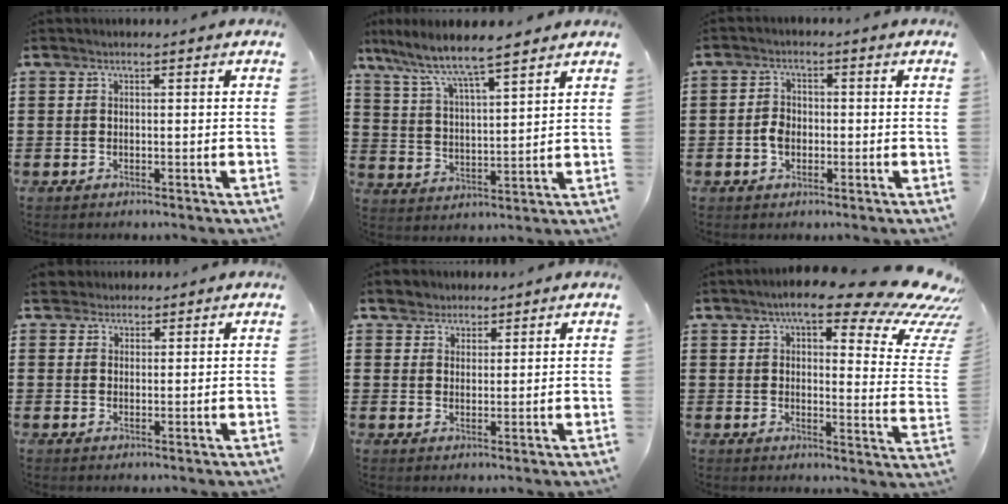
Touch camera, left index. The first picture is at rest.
{"total": 6.4, "force": [5.5, 0.5, 3.3], "torque": [-0.088, -0.032, 0.090]}
{"total": 3.1, "force": [-0.8, 2.3, 1.9], "torque": [-0.047, 0.001, -0.018]}
{"total": 2.3, "force": [2.0, 1.2, 0.1], "torque": [-0.009, 0.008, 0.038]}
{"total": 2.7, "force": [2.1, 1.7, -0.3], "torque": [-0.007, 0.010, 0.041]}
{"total": 13.2, "force": [9.1, 3.2, 9.0], "torque": [-0.146, -0.052, 0.148]}